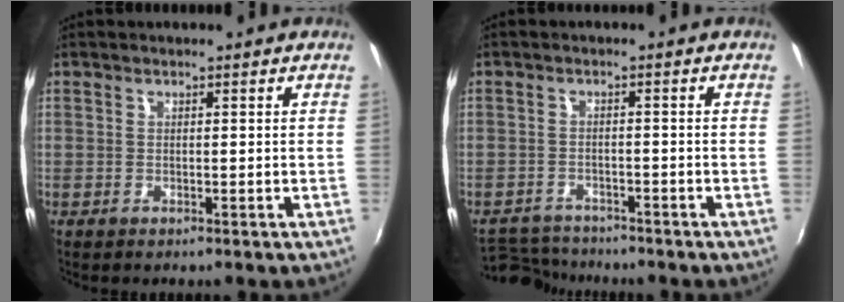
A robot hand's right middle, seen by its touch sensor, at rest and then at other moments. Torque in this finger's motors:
{"motor_torque": [-0.36, -0.37, -0.11, -0.03]}